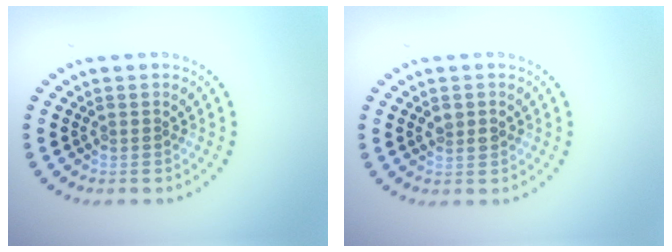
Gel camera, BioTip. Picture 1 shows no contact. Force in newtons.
{"total": 1.4, "press": 1.4, "slide": 0.2}